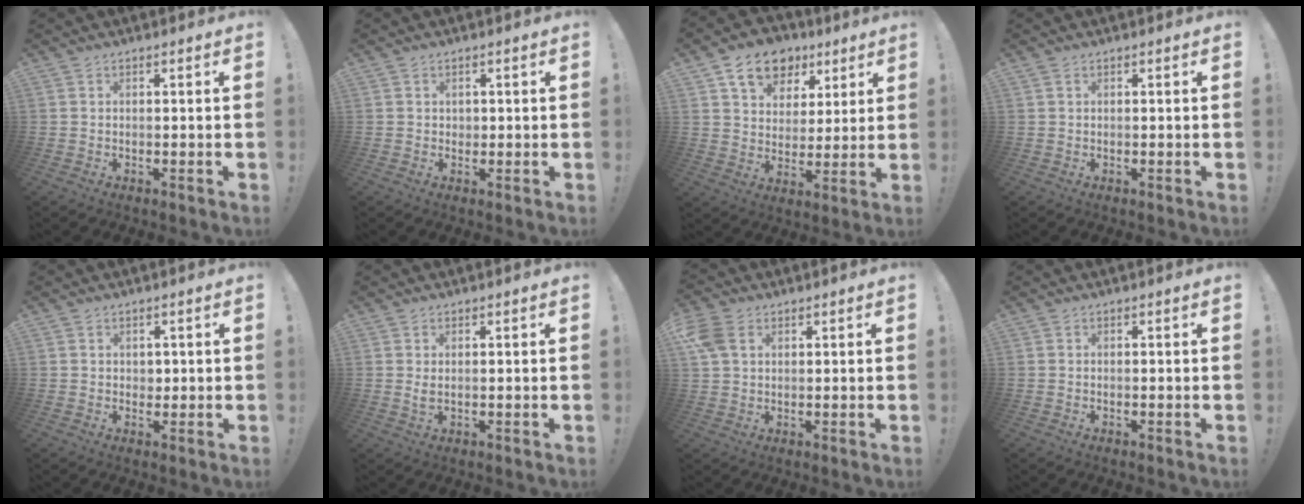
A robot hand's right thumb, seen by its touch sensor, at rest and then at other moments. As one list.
[{"total": 1.1, "force": [0.2, 1.1, 0.3], "torque": [-0.002, 0.001, 0.003]}, {"total": 13.9, "force": [7.8, 9.8, 6.2], "torque": [-0.090, -0.036, 0.146]}, {"total": 0.5, "force": [0.4, 0.2, 0.3], "torque": [-0.009, 0.002, 0.008]}, {"total": 1.6, "force": [0.7, 1.5, 0.1], "torque": [0.006, -0.003, 0.011]}, {"total": 2.0, "force": [0.5, 0.9, 1.7], "torque": [-0.026, -0.001, 0.008]}, {"total": 6.6, "force": [2.6, 4.4, 4.1], "torque": [-0.084, 0.003, 0.056]}, {"total": 0.0}]